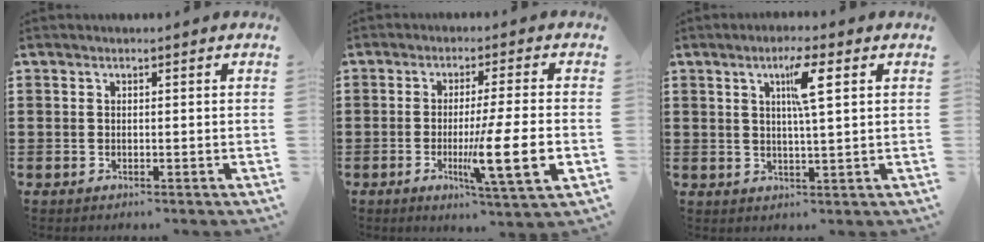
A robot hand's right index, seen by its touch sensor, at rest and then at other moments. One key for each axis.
{"total": 10.2, "fx": -2.4, "fy": 0.2, "fz": 9.9, "tx": -0.176, "ty": -0.018, "tz": -0.044}
{"total": 5.4, "fx": 2.1, "fy": 0.2, "fz": 5.0, "tx": -0.087, "ty": -0.003, "tz": 0.027}